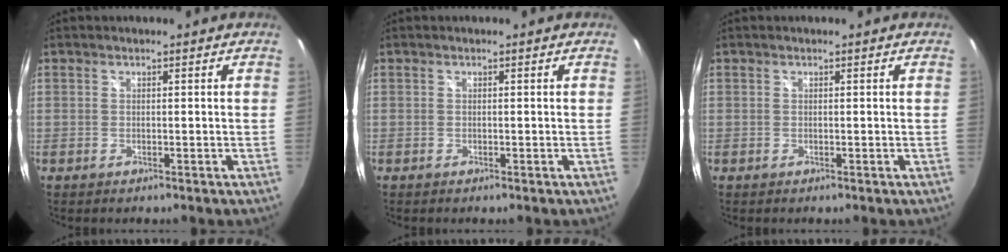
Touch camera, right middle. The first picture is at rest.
{"total": 0.0}
{"total": 0.0}